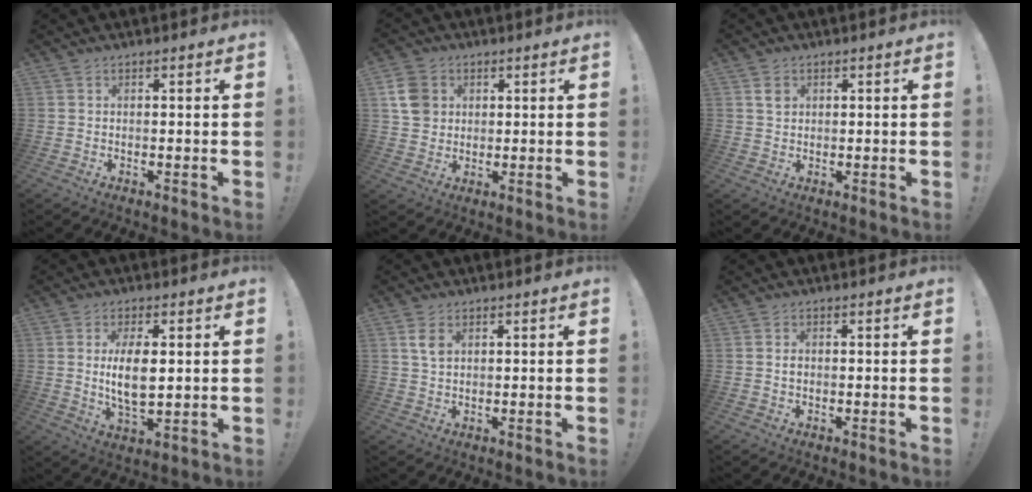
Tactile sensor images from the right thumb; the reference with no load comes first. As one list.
[{"total": 8.8, "force": [2.7, 7.5, 3.8], "torque": [-0.069, -0.004, 0.054]}, {"total": 3.3, "force": [1.4, 2.8, 1.1], "torque": [-0.004, -0.003, 0.022]}, {"total": 9.5, "force": [1.2, 4.4, 8.4], "torque": [-0.158, -0.010, 0.014]}, {"total": 4.4, "force": [1.8, 2.5, 3.2], "torque": [-0.050, -0.002, 0.032]}, {"total": 0.9, "force": [-0.2, 0.8, 0.3], "torque": [-0.003, 0.003, -0.005]}]